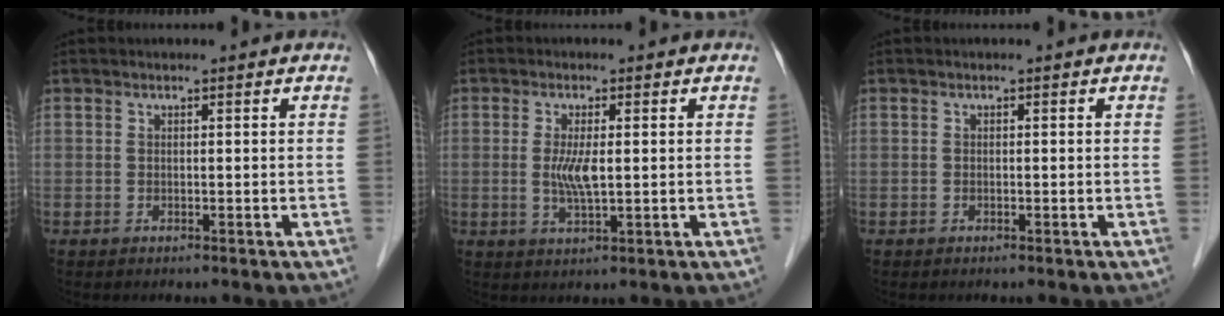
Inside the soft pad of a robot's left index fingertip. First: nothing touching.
{"total": 3.9, "force": [0.2, 0.8, 3.8], "torque": [-0.086, -0.007, 0.003]}
{"total": 0.0}